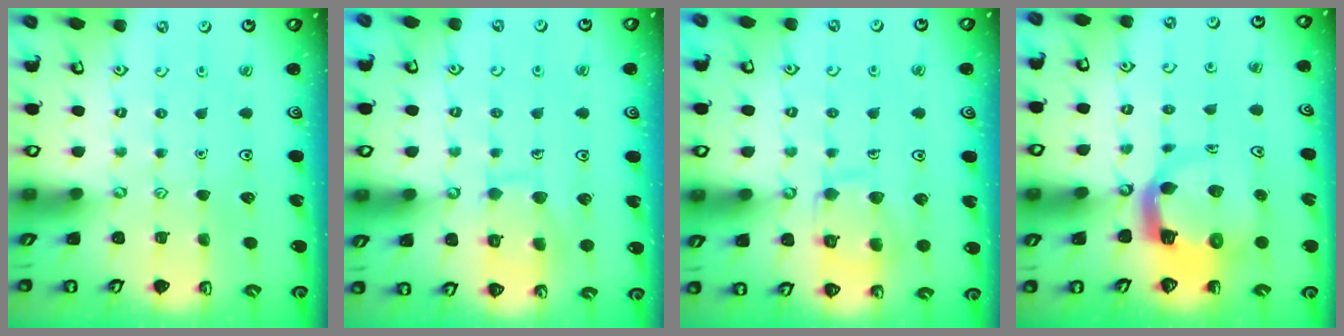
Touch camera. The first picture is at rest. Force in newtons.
{"total": 8.8, "press": 8.8, "slide": 0.5}
{"total": 10.6, "press": 10.6, "slide": 0.2}
{"total": 7.3, "press": 7.2, "slide": 0.8}